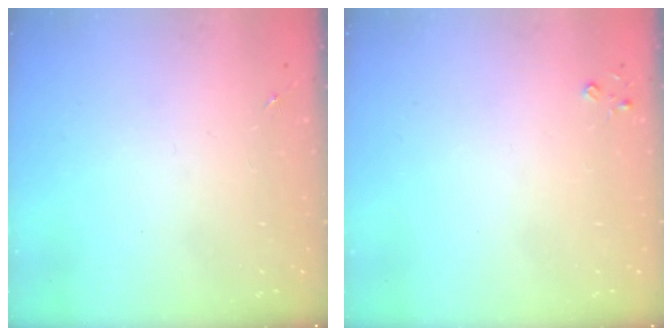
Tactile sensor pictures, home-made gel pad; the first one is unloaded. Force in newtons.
{"total": 2.3, "press": 2.3, "slide": 0.3}